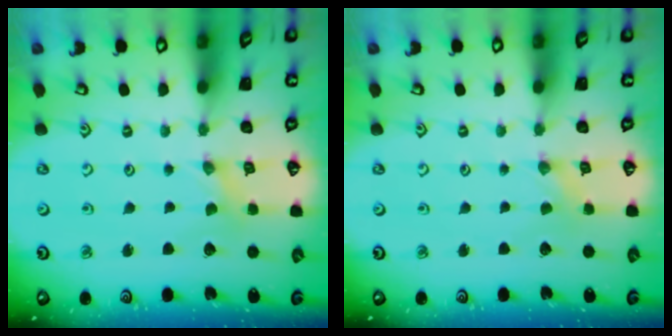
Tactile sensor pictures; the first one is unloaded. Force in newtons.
{"total": 0.5, "press": 0.5, "slide": 0.1}